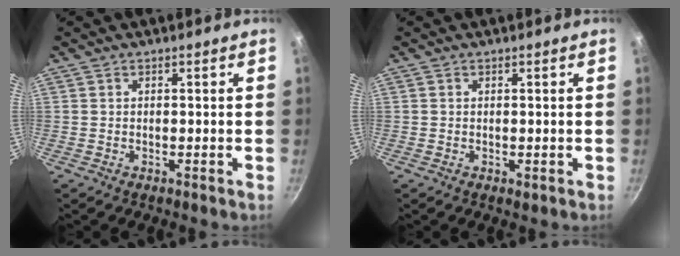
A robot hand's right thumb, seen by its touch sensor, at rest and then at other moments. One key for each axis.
{"total": 0.7, "fx": 0.0, "fy": 0.5, "fz": 0.5, "tx": -0.004, "ty": -0.001, "tz": 0.000}